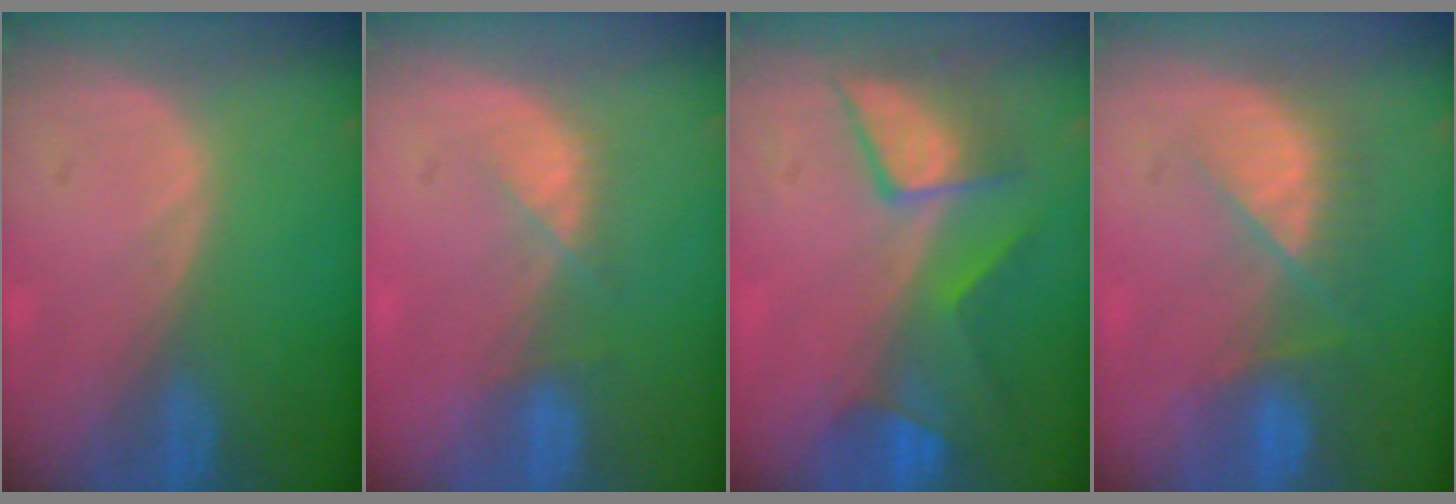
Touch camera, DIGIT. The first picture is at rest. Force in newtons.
{"total": 2.9, "press": 2.9, "slide": 0.7}
{"total": 7.8, "press": 7.6, "slide": 1.5}
{"total": 7.5, "press": 6.7, "slide": 3.3}